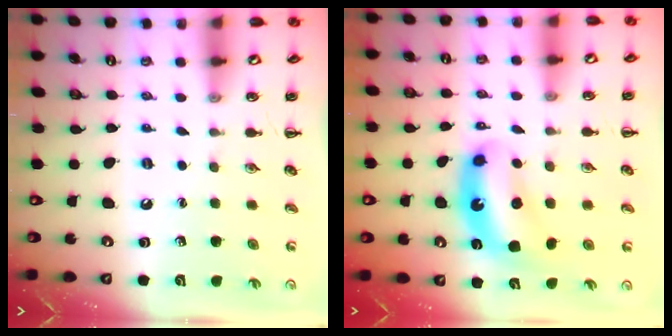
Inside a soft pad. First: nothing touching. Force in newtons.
{"total": 8.0, "press": 7.8, "slide": 1.7}